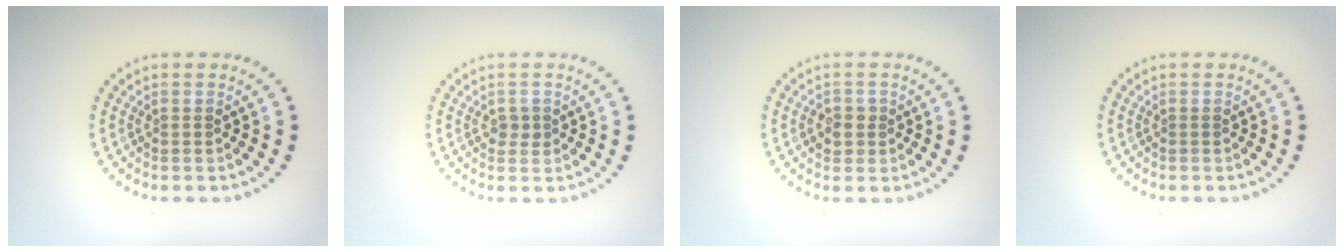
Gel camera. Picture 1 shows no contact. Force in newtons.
{"total": 1.2, "press": 1.1, "slide": 0.3}
{"total": 1.7, "press": 1.7, "slide": 0.4}
{"total": 0.0}